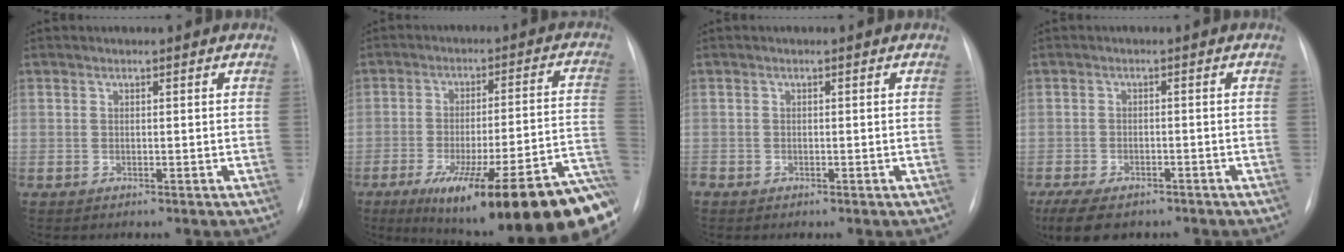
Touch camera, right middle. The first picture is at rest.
{"total": 27.3, "force": [-17.2, 3.3, 20.9], "torque": [-0.207, -0.003, -0.246]}
{"total": 1.0, "force": [-0.5, 0.8, 0.4], "torque": [-0.003, 0.003, -0.008]}
{"total": 9.2, "force": [-6.7, 4.1, 4.8], "torque": [-0.091, -0.011, -0.096]}